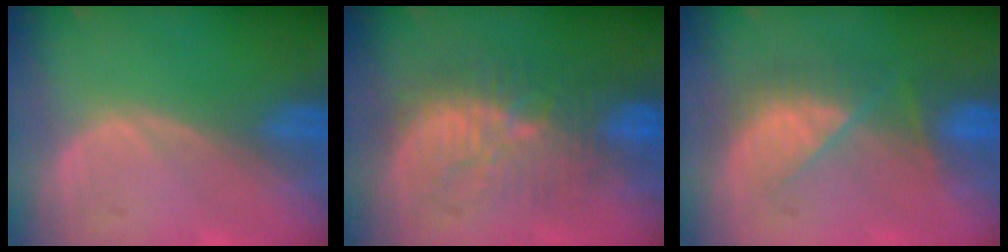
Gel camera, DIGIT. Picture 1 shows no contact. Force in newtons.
{"total": 9.4, "press": 9.2, "slide": 2.0}
{"total": 7.5, "press": 6.7, "slide": 3.3}